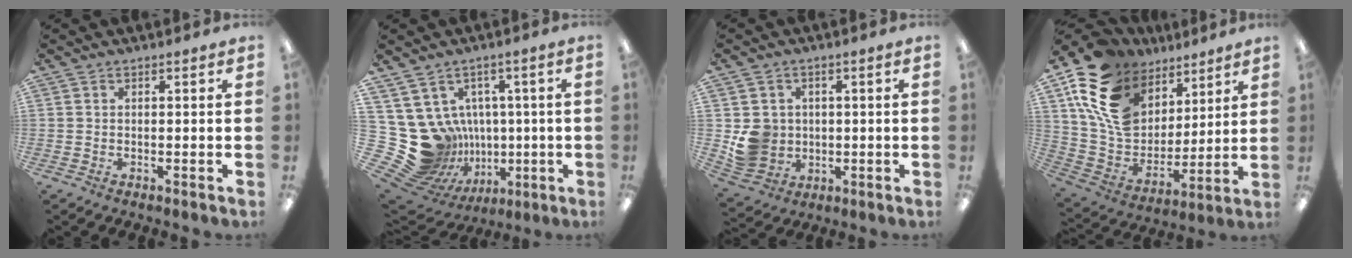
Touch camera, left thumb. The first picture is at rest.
{"total": 16.0, "force": [-0.4, 15.0, 5.5], "torque": [-0.148, -0.026, 0.034]}
{"total": 7.6, "force": [0.3, 7.3, 2.1], "torque": [-0.053, 0.009, 0.017]}
{"total": 18.7, "force": [10.3, 12.6, 9.2], "torque": [-0.185, -0.044, 0.197]}